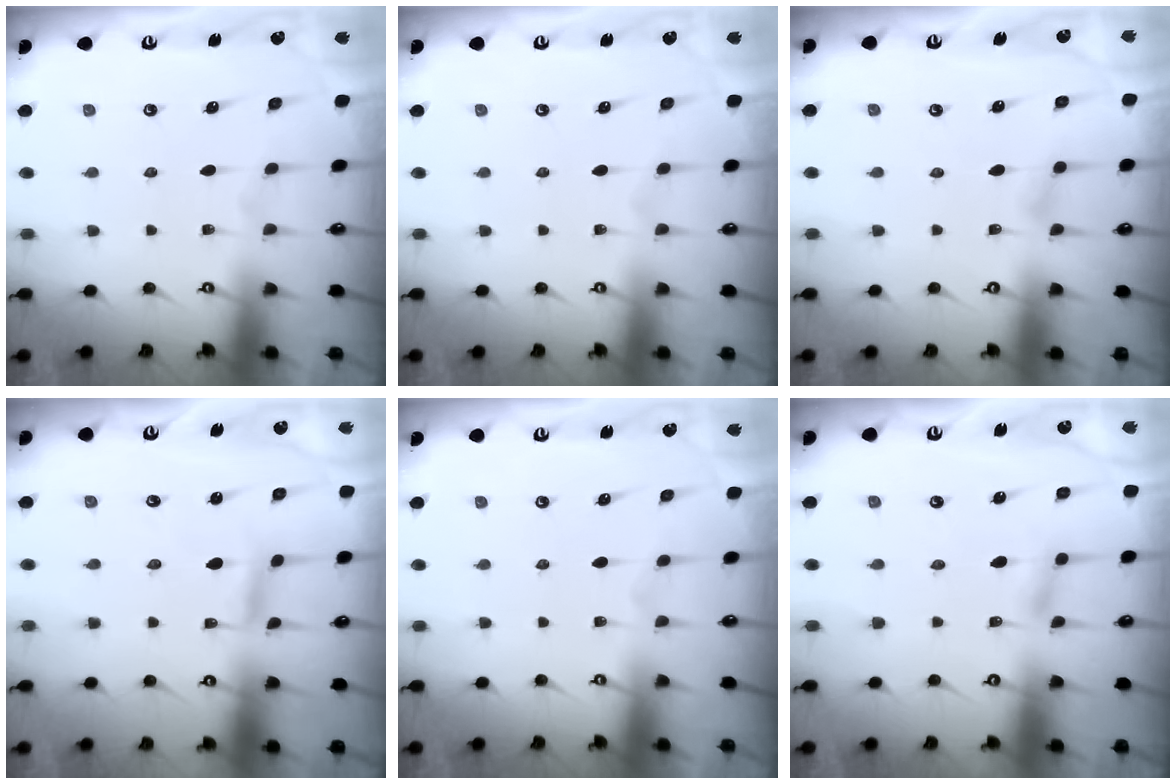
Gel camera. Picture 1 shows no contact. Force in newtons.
{"total": 0.0}
{"total": 3.9, "press": 3.9, "slide": 0.5}
{"total": 2.9, "press": 2.9, "slide": 0.1}
{"total": 0.0}
{"total": 3.5, "press": 3.5, "slide": 0.3}